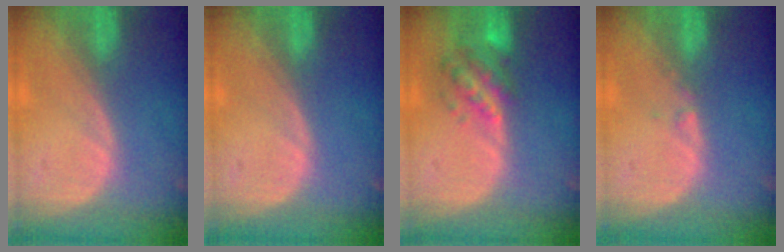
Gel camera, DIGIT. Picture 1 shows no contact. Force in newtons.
{"total": 0.0}
{"total": 6.1, "press": 5.9, "slide": 1.7}
{"total": 0.6, "press": 0.6, "slide": 0.2}